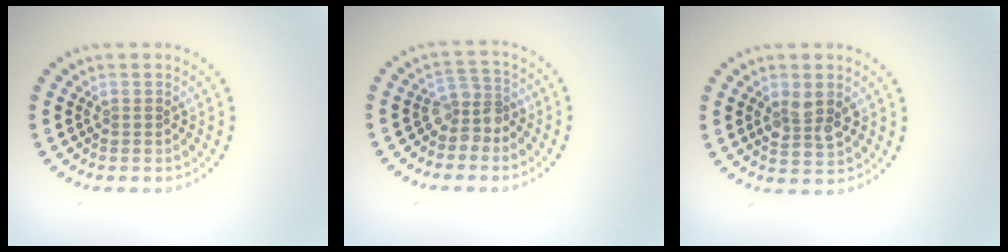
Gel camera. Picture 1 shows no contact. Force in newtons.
{"total": 2.5, "press": 1.9, "slide": 1.6}
{"total": 2.8, "press": 2.7, "slide": 0.5}